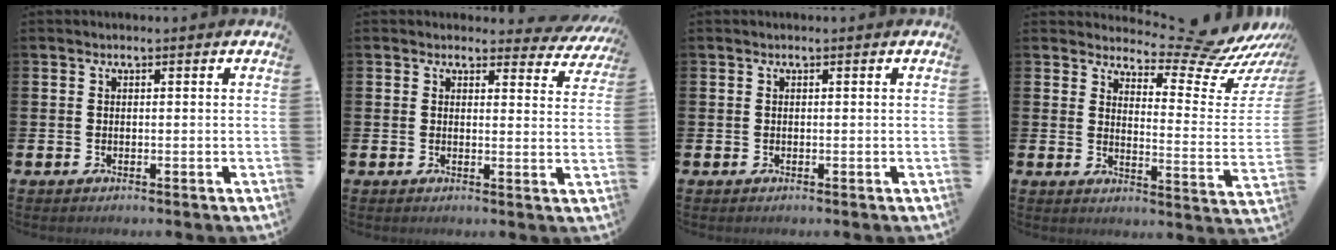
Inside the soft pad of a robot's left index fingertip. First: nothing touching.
{"total": 2.4, "force": [2.0, 1.2, 0.3], "torque": [0.002, -0.018, 0.028]}
{"total": 0.0}
{"total": 9.2, "force": [8.3, 2.1, 3.3], "torque": [-0.047, -0.080, 0.137]}